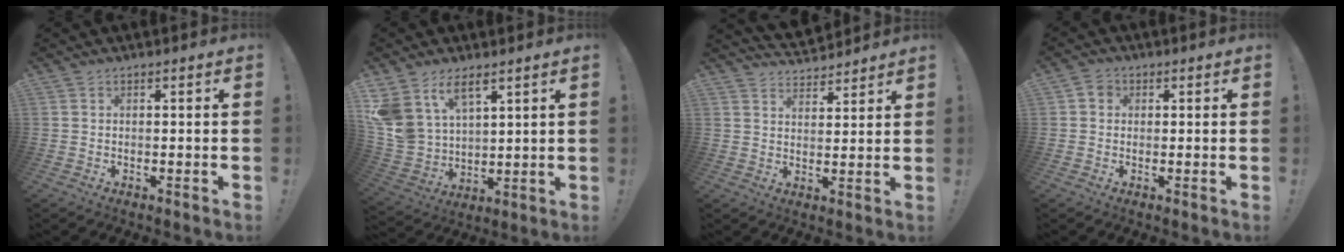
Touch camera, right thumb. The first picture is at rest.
{"total": 12.0, "force": [7.6, 7.2, 5.8], "torque": [-0.137, -0.051, 0.153]}
{"total": 5.9, "force": [5.5, 2.0, 0.8], "torque": [-0.010, -0.041, 0.101]}
{"total": 3.1, "force": [0.5, 2.7, 1.3], "torque": [-0.020, 0.006, 0.009]}